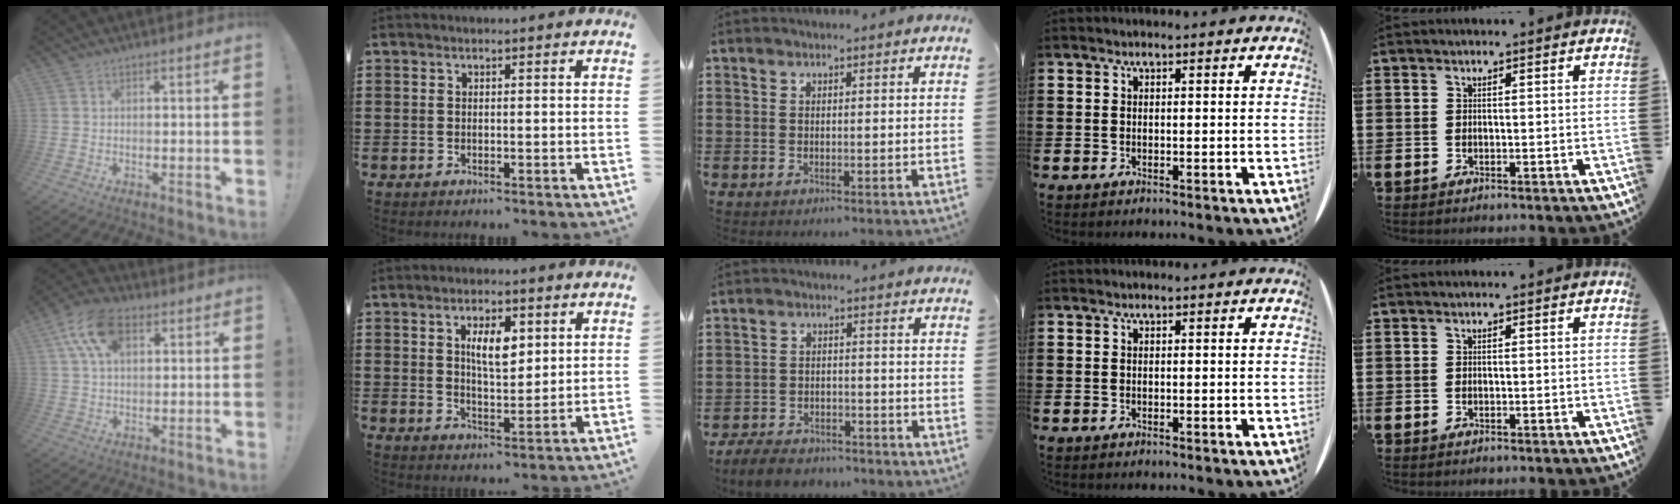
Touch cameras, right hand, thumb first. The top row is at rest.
{"thumb": {"total": 13.4, "force": [5.6, 7.7, 9.5], "torque": [-0.166, -0.006, 0.105]}, "index": {"total": 5.8, "force": [2.0, 2.3, 4.9], "torque": [-0.087, 0.002, 0.030]}, "middle": {"total": 5.0, "force": [-4.8, 0.9, 1.0], "torque": [-0.028, 0.004, -0.098]}}